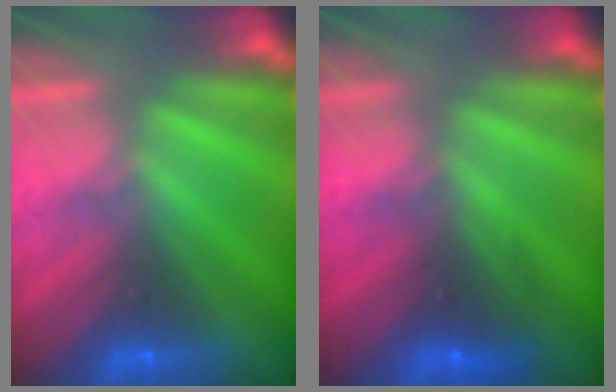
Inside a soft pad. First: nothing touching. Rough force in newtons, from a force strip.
{"total": 2.5}